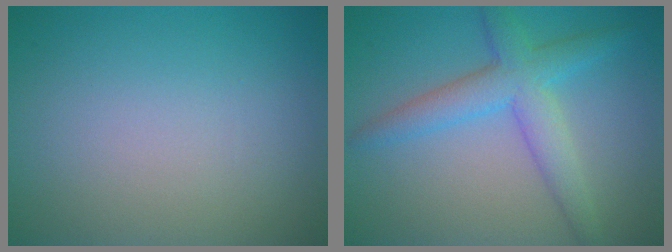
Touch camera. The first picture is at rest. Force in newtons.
{"total": 4.6, "press": 4.6, "slide": 0.1}